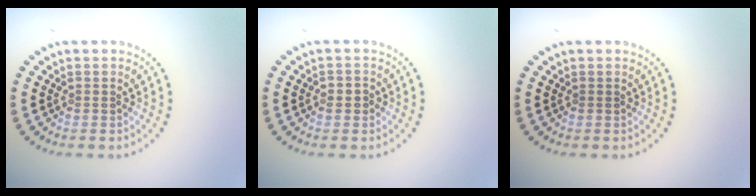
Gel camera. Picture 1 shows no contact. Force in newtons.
{"total": 1.1, "press": 1.1, "slide": 0.2}
{"total": 0.0}